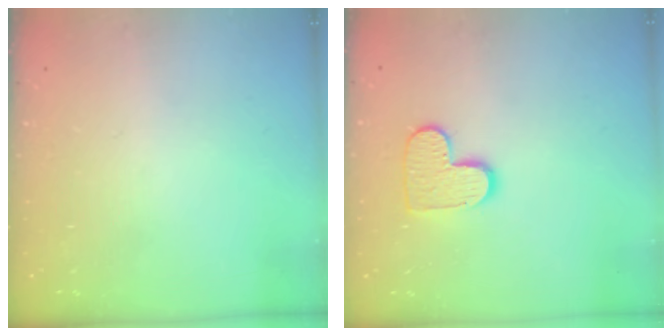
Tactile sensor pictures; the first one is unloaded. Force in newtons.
{"total": 10.0, "press": 10.0, "slide": 0.6}